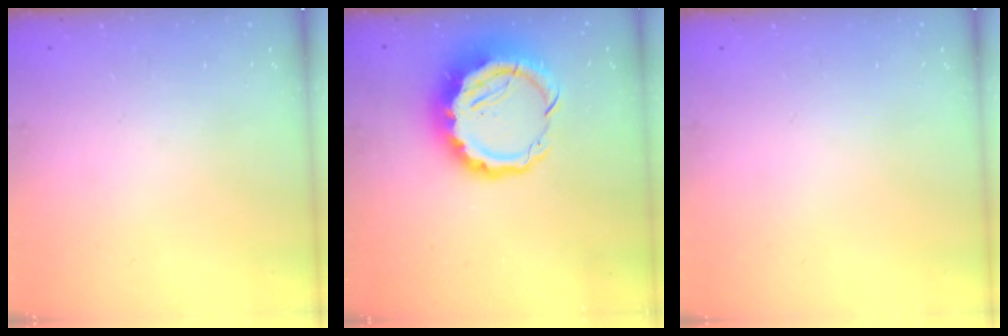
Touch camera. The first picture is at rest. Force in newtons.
{"total": 11.4, "press": 11.0, "slide": 2.8}
{"total": 0.0}